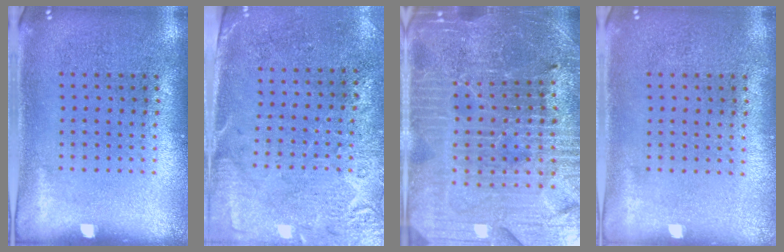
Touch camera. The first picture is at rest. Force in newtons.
{"total": 2.8, "press": 2.4, "slide": 1.4}
{"total": 4.9, "press": 4.7, "slide": 1.5}
{"total": 0.0}